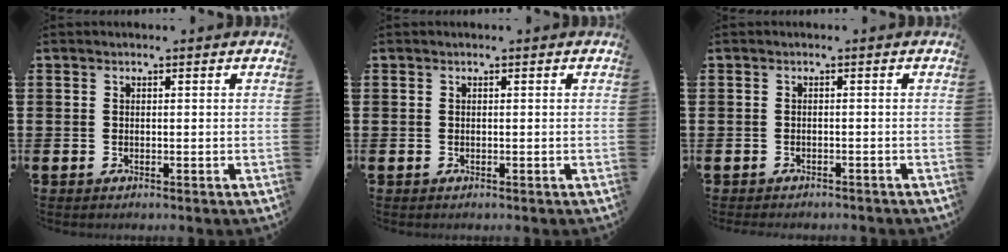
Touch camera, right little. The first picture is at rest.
{"total": 0.0}
{"total": 0.6, "force": [-0.6, 0.1, 0.0], "torque": [-0.003, 0.000, -0.013]}